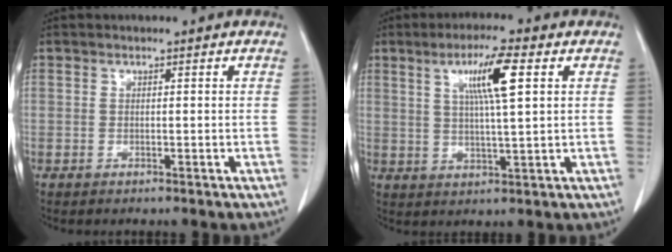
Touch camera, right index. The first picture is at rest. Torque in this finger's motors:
{"motor_torque": [0.50, 0.11, 0.23, 0.08]}